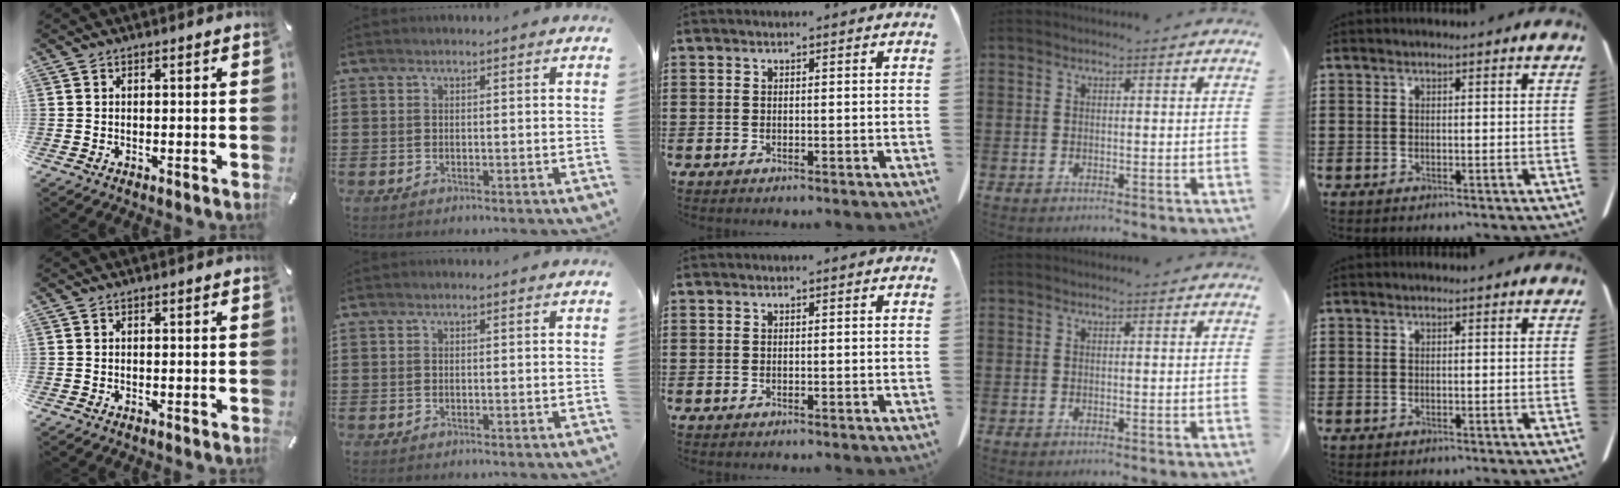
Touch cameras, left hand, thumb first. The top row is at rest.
{}